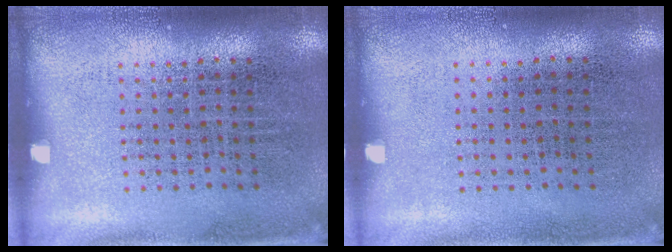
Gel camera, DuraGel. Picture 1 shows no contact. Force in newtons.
{"total": 0.0}